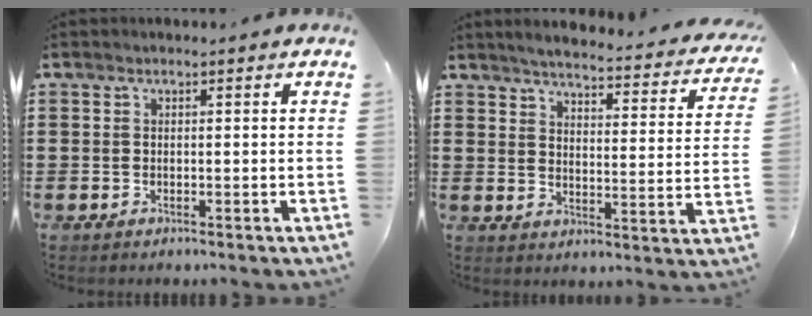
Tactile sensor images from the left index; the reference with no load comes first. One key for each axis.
{"total": 3.7, "fx": 3.5, "fy": -0.2, "fz": 1.2, "tx": -0.044, "ty": -0.031, "tz": 0.051}